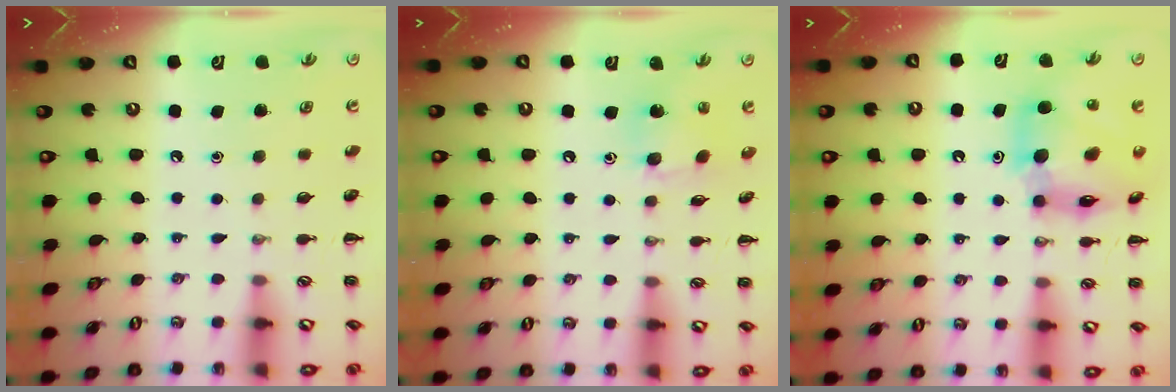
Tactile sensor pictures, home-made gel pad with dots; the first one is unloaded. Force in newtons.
{"total": 6.9, "press": 6.9, "slide": 0.6}
{"total": 11.9, "press": 11.7, "slide": 2.1}